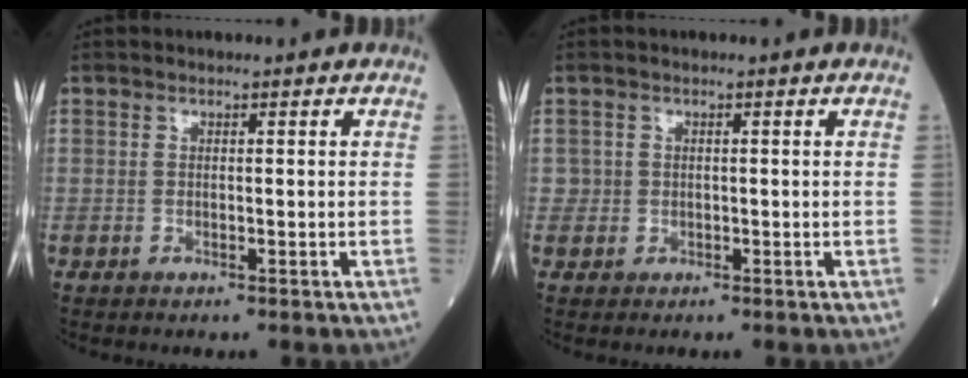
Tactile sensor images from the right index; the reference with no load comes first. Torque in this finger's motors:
{"motor_torque": [0.13, -0.01, 0.08, 0.02]}